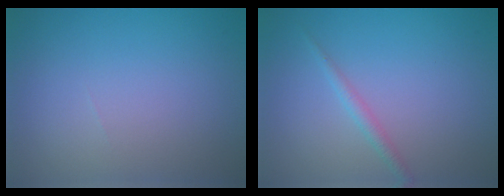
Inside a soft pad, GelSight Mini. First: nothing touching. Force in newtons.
{"total": 1.3, "press": 1.3, "slide": 0.1}